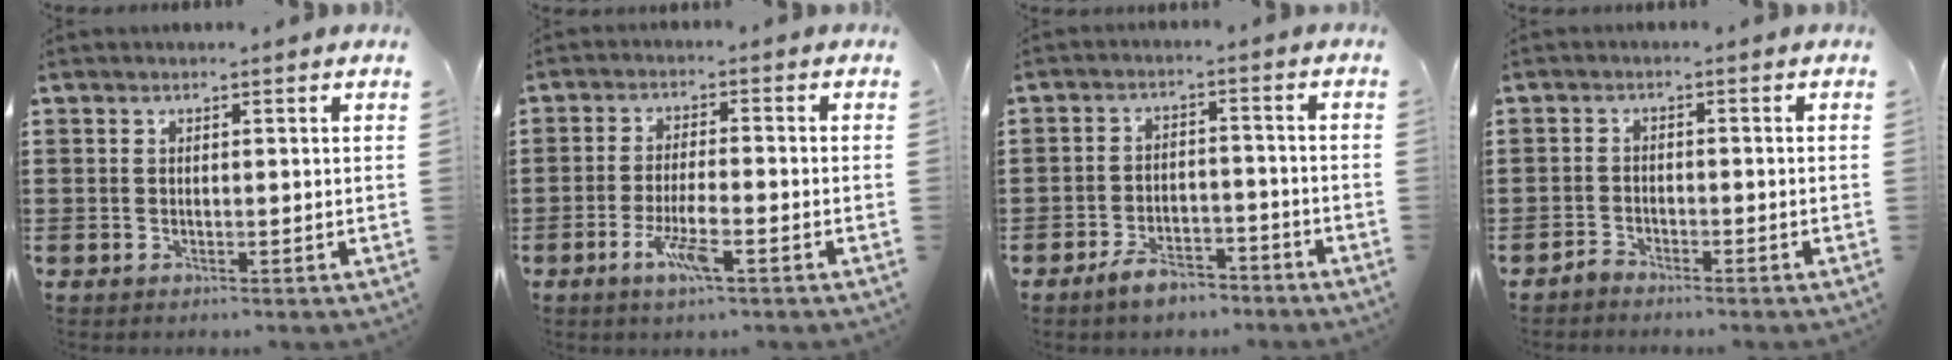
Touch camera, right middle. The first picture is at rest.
{"total": 5.3, "force": [-2.8, 0.9, 4.4], "torque": [-0.091, -0.005, -0.053]}
{"total": 4.6, "force": [-4.1, 1.4, 1.7], "torque": [-0.033, 0.011, -0.081]}
{"total": 1.5, "force": [-1.5, 0.2, 0.0], "torque": [-0.006, 0.002, -0.031]}